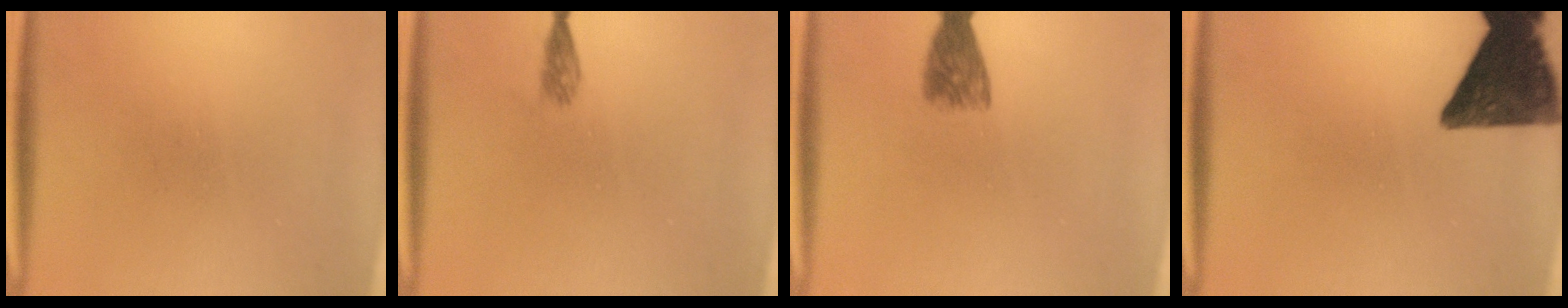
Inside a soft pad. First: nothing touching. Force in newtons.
{"total": 1.3}
{"total": 3.8}
{"total": 13.0}